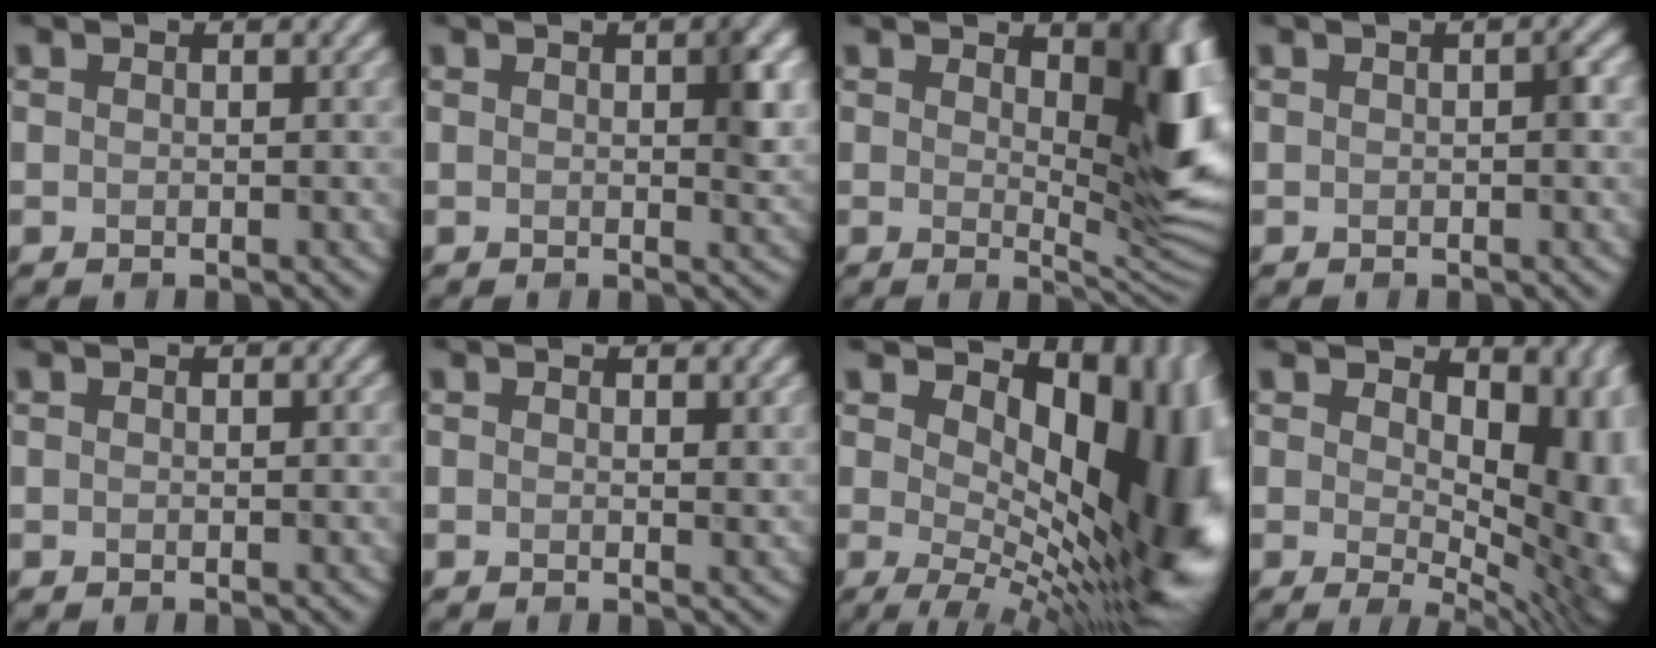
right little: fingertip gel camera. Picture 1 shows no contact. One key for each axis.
{"total": 2.6, "fx": 0.6, "fy": 0.6, "fz": 2.5, "tx": -0.031, "ty": -0.002, "tz": 0.009}
{"total": 9.2, "fx": 2.0, "fy": 3.8, "fz": 8.1, "tx": -0.099, "ty": -0.009, "tz": 0.038}
{"total": 1.1, "fx": 0.0, "fy": 0.1, "fz": 1.0, "tx": -0.016, "ty": 0.004, "tz": 0.002}
{"total": 0.0}
{"total": 1.1, "fx": 0.6, "fy": 0.2, "fz": 0.8, "tx": -0.009, "ty": -0.003, "tz": 0.011}
{"total": 18.0, "fx": 3.2, "fy": 9.2, "fz": 15.1, "tx": -0.177, "ty": -0.008, "tz": 0.069}
{"total": 12.5, "fx": 2.1, "fy": 7.3, "fz": 9.9, "tx": -0.098, "ty": -0.020, "tz": 0.050}